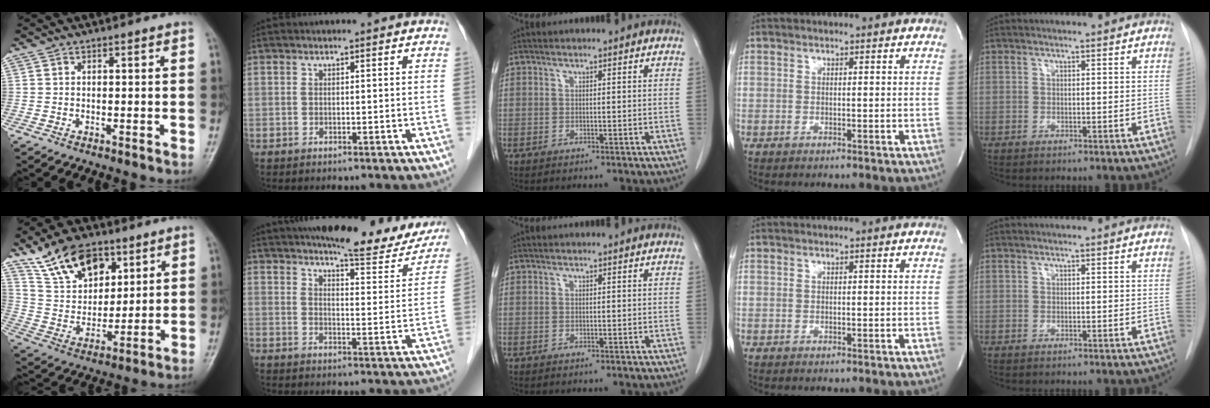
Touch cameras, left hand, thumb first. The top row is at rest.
{"thumb": {"total": 15.2, "force": [9.1, 8.9, 8.2], "torque": [-0.107, -0.037, 0.173]}, "index": {"total": 16.0, "force": [14.1, 3.0, 6.8], "torque": [-0.081, -0.023, 0.170]}}